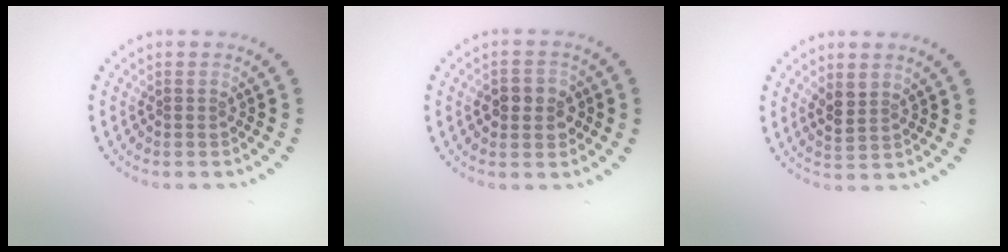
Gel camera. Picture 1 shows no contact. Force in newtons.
{"total": 2.8, "press": 2.8, "slide": 0.4}
{"total": 2.0, "press": 1.8, "slide": 0.9}